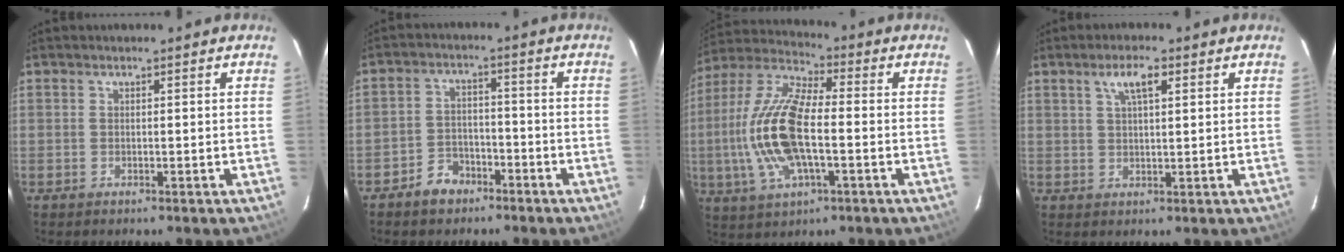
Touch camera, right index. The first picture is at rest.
{"total": 5.9, "force": [-4.2, 3.8, 1.7], "torque": [-0.045, 0.017, -0.066]}
{"total": 17.0, "force": [-2.4, 6.8, 15.4], "torque": [-0.327, 0.005, -0.052]}
{"total": 4.6, "force": [2.3, 1.3, 3.8], "torque": [-0.068, 0.010, 0.040]}